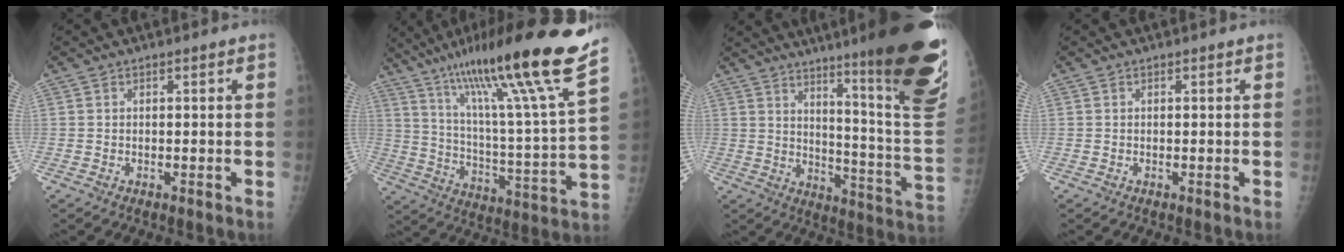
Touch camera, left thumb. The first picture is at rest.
{"total": 26.6, "force": [18.5, 0.7, 19.0], "torque": [-0.296, -0.077, 0.297]}
{"total": 27.2, "force": [16.5, 2.7, 21.5], "torque": [-0.238, -0.093, 0.234]}
{"total": 0.0}